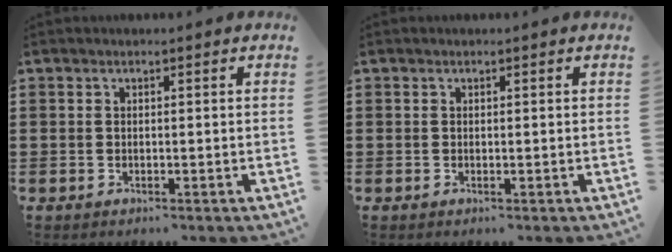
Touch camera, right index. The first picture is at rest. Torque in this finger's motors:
{"motor_torque": [-0.01, 0.01, 0.00, 0.00]}